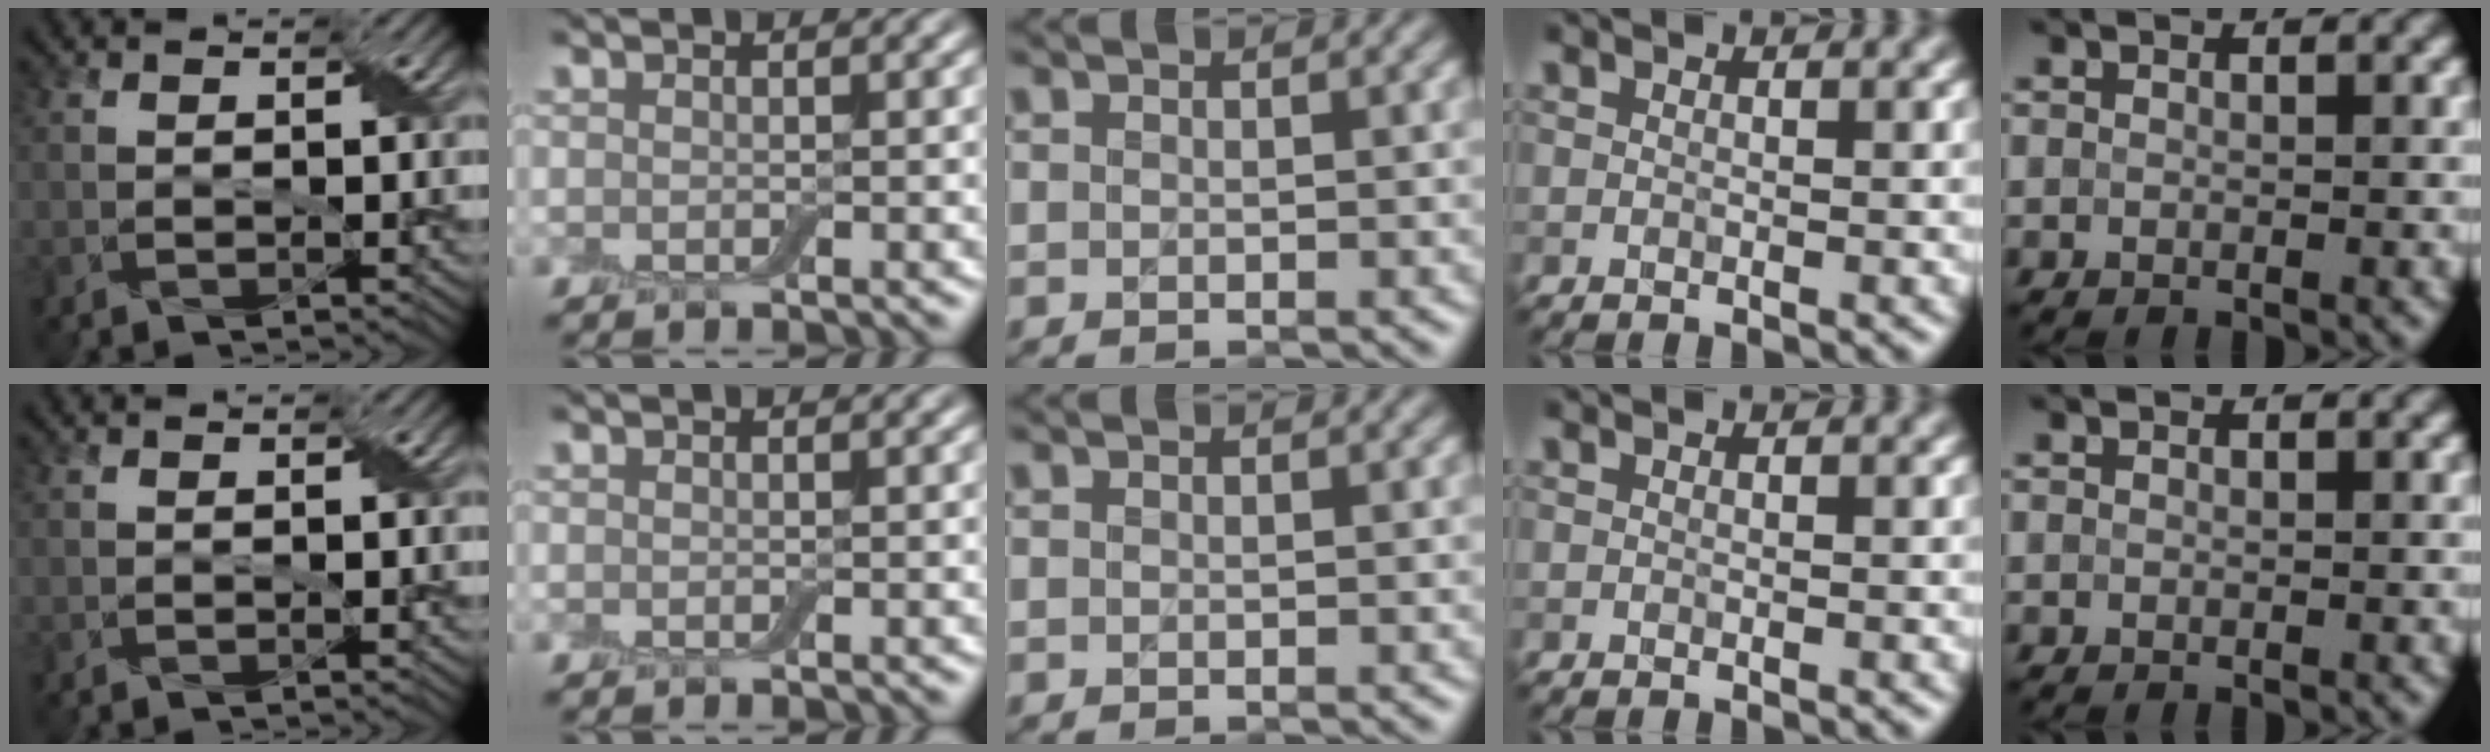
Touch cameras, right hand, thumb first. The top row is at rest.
{}